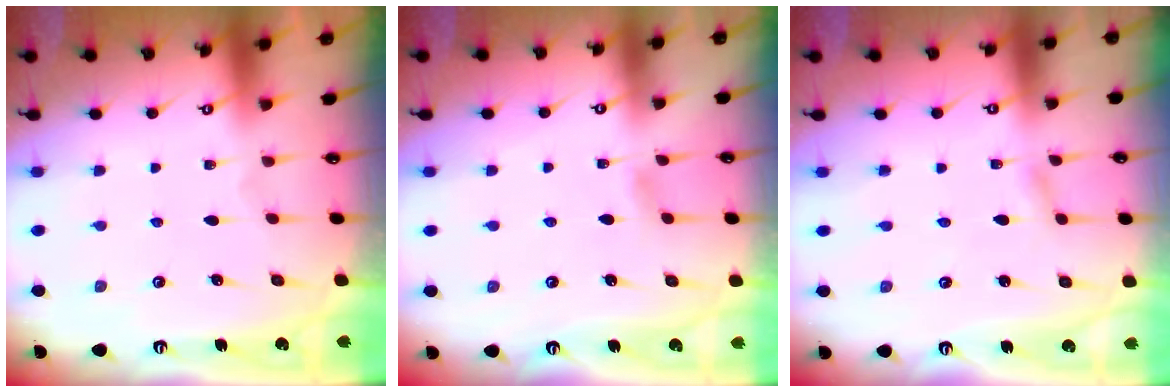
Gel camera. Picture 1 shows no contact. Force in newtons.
{"total": 3.9, "press": 3.9, "slide": 0.5}
{"total": 2.3, "press": 2.3, "slide": 0.1}